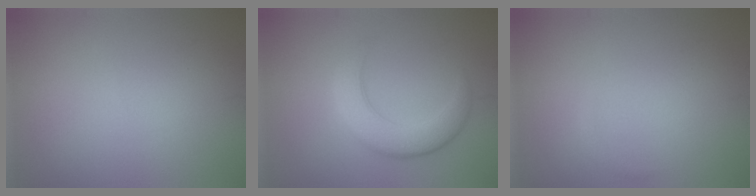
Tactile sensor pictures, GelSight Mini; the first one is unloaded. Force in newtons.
{"total": 4.7, "press": 4.7, "slide": 0.4}
{"total": 0.5, "press": 0.5, "slide": 0.0}